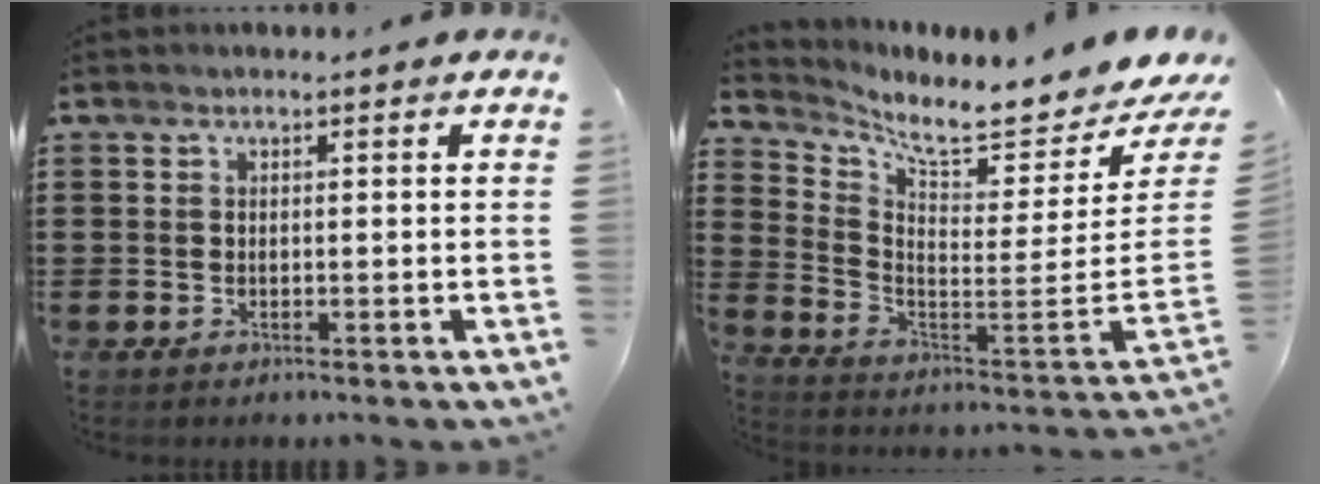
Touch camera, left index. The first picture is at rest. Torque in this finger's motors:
{"motor_torque": [0.00, -2.14, 0.49, 0.09]}